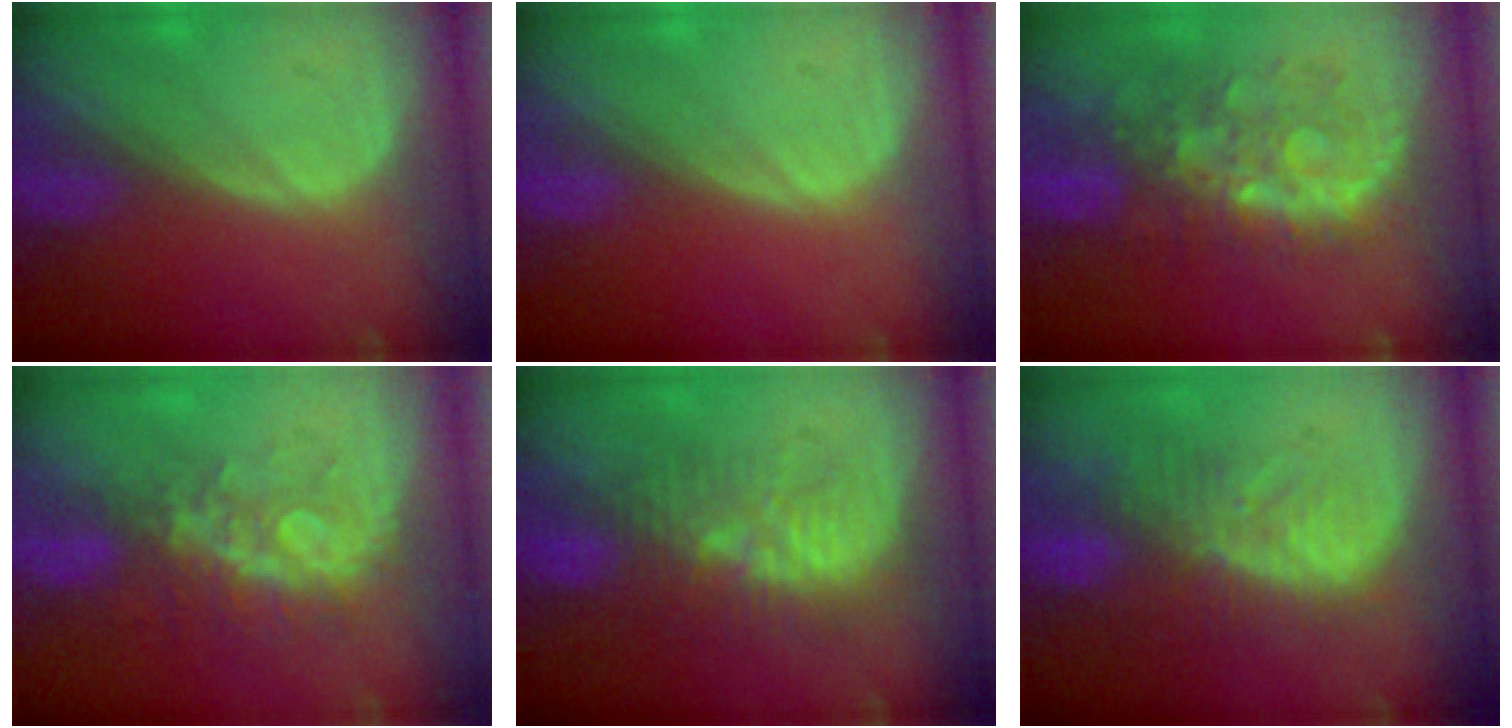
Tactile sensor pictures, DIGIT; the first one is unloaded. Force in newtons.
{"total": 0.0}
{"total": 9.1, "press": 8.6, "slide": 2.9}
{"total": 8.4, "press": 7.1, "slide": 4.5}
{"total": 9.1, "press": 8.8, "slide": 2.3}
{"total": 10.2, "press": 8.8, "slide": 5.2}